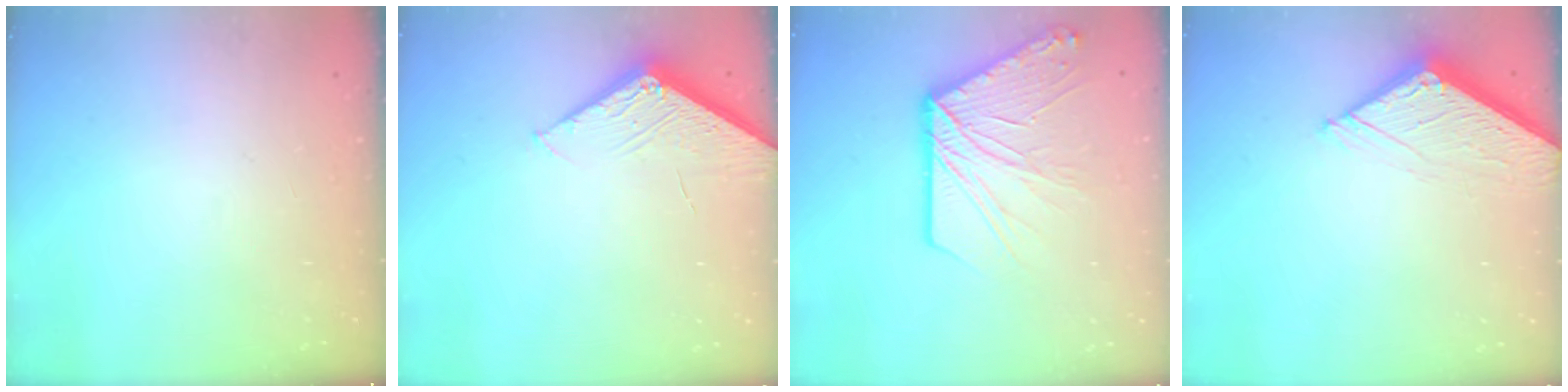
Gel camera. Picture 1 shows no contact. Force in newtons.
{"total": 4.3, "press": 4.2, "slide": 0.4}
{"total": 18.3, "press": 18.2, "slide": 1.6}
{"total": 5.7, "press": 5.7, "slide": 0.6}